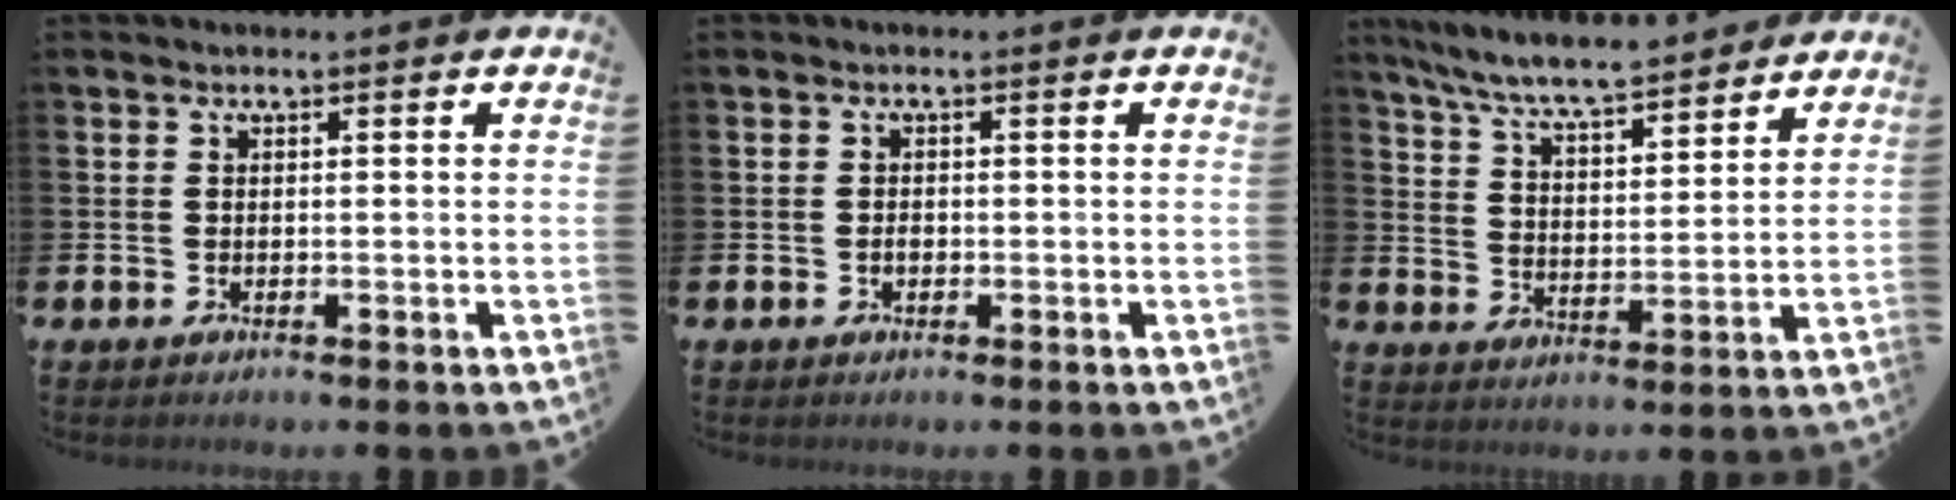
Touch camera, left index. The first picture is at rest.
{"total": 1.1, "force": [-0.3, 0.7, 0.7], "torque": [-0.012, 0.003, -0.008]}
{"total": 7.8, "force": [7.5, 0.5, 2.3], "torque": [-0.077, -0.047, 0.133]}